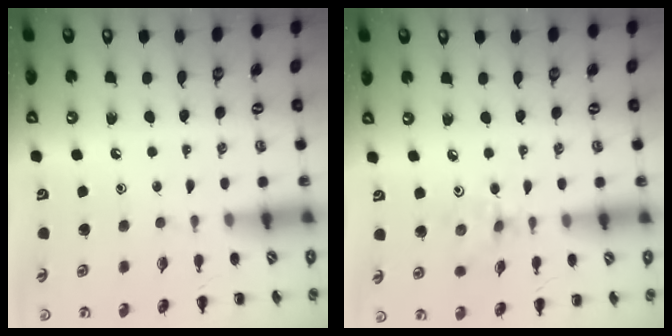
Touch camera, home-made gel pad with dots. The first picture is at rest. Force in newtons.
{"total": 4.3, "press": 4.2, "slide": 0.7}